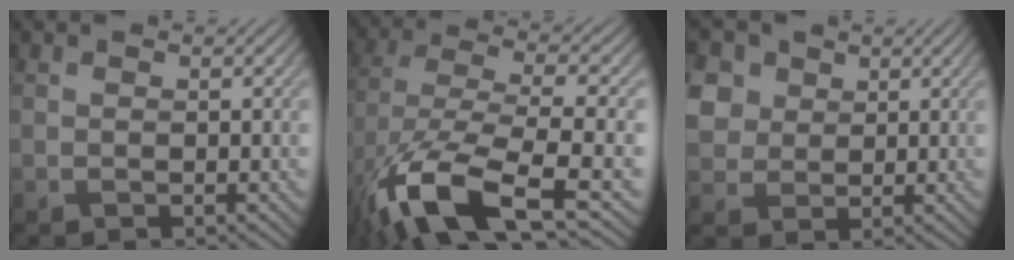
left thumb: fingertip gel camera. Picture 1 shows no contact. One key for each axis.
{"total": 14.8, "fx": -7.3, "fy": 5.0, "fz": 11.9, "tx": -0.262, "ty": -0.022, "tz": -0.133}
{"total": 5.4, "fx": 2.0, "fy": 4.5, "fz": 2.1, "tx": -0.083, "ty": 0.010, "tz": 0.031}